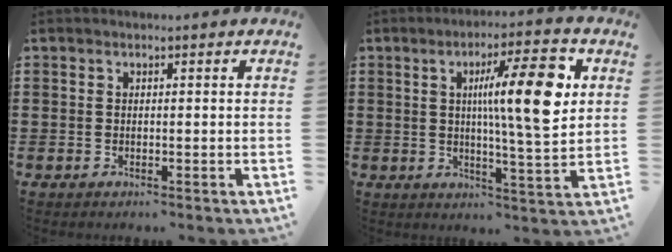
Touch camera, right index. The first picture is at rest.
{"total": 12.3, "force": [3.4, 1.6, 11.7], "torque": [-0.193, -0.001, 0.044]}